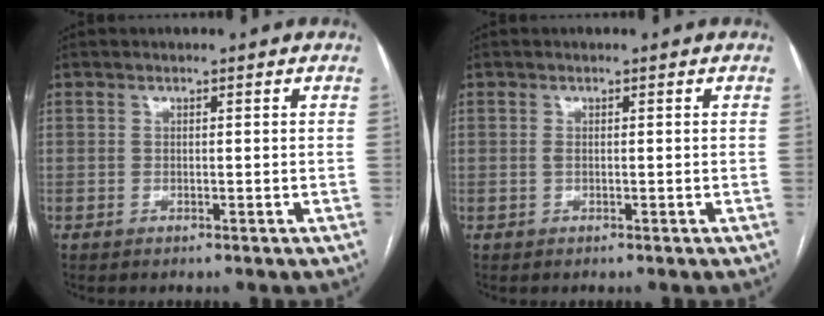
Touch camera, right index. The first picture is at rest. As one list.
[{"total": 0.5, "force": [0.0, 0.2, 0.5], "torque": [-0.011, 0.000, -0.002]}]